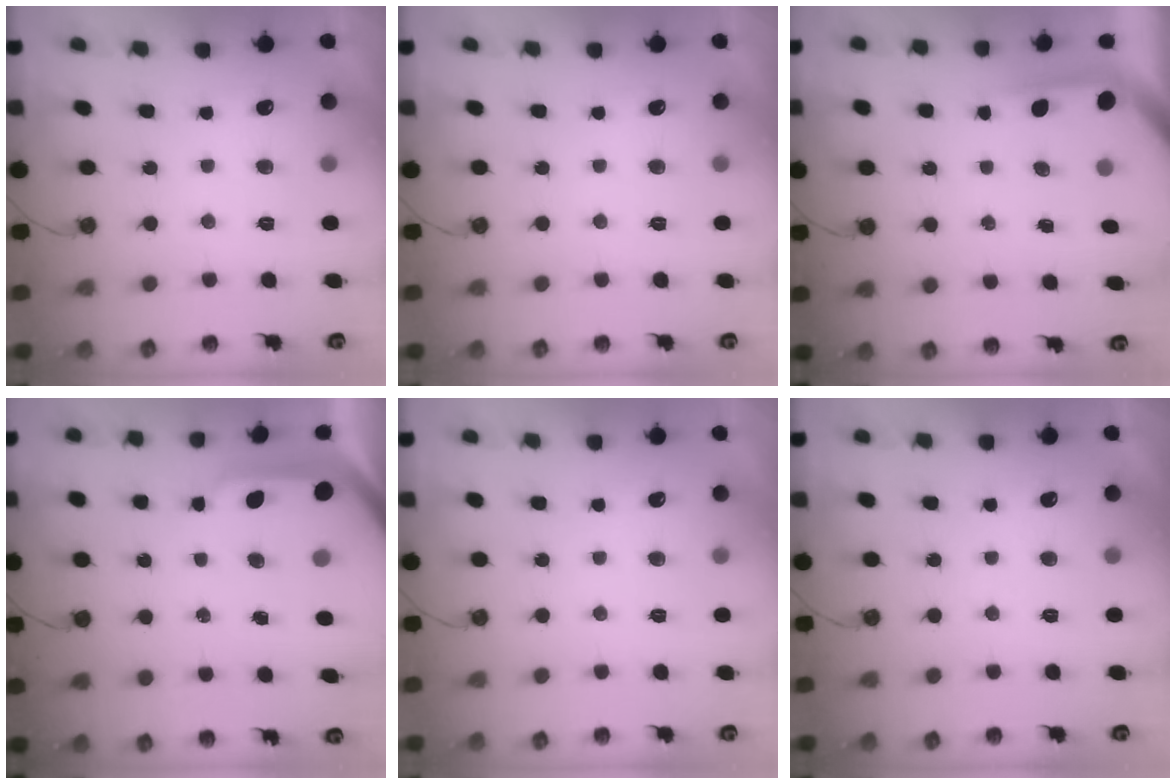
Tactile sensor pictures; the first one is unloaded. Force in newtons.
{"total": 0.0}
{"total": 4.0, "press": 4.0, "slide": 0.3}
{"total": 10.9, "press": 10.9, "slide": 1.0}
{"total": 0.0}
{"total": 0.0}